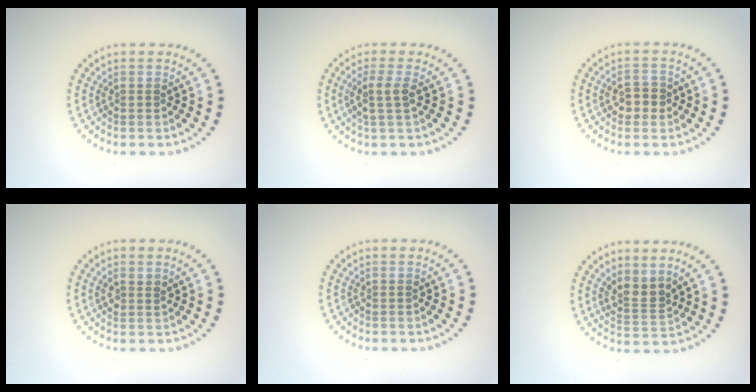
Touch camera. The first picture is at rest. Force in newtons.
{"total": 2.2, "press": 1.8, "slide": 1.3}
{"total": 2.2, "press": 2.2, "slide": 0.3}
{"total": 1.2, "press": 1.1, "slide": 0.5}
{"total": 0.0}
{"total": 2.5, "press": 2.0, "slide": 1.5}